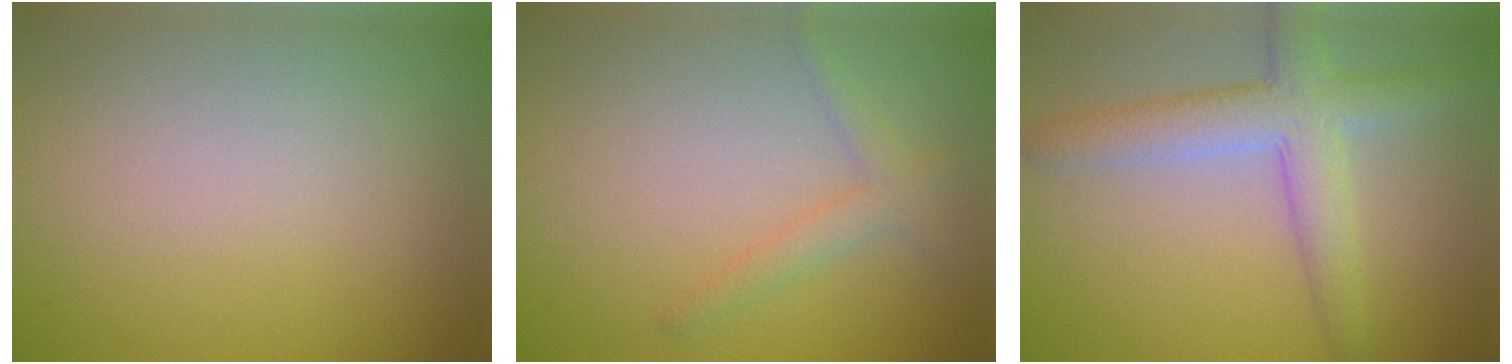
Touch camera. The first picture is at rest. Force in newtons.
{"total": 1.8, "press": 1.8, "slide": 0.0}
{"total": 4.9, "press": 4.9, "slide": 0.3}